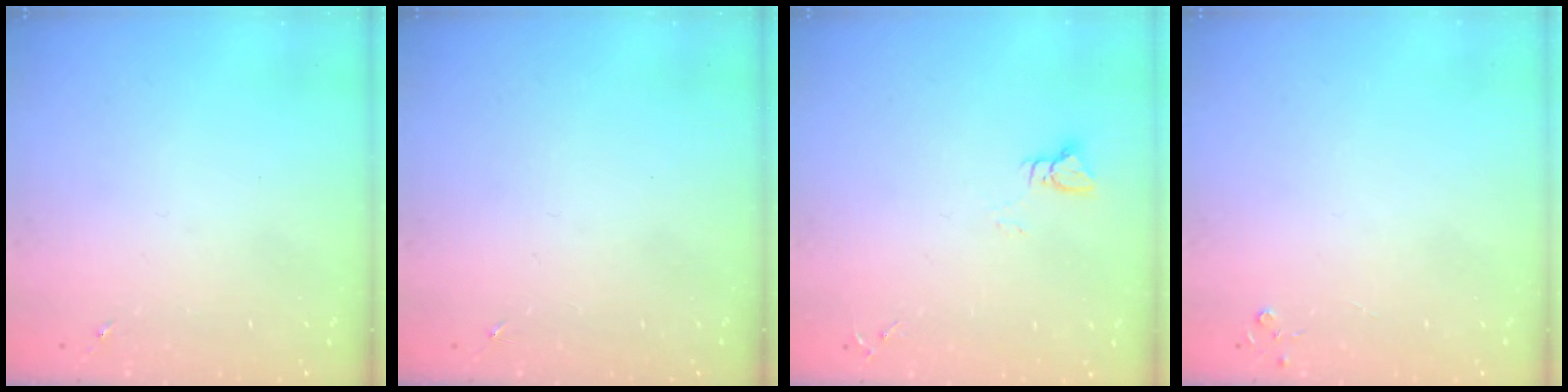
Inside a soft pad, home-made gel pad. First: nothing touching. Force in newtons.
{"total": 0.0}
{"total": 2.9, "press": 2.9, "slide": 0.3}
{"total": 2.7, "press": 2.7, "slide": 0.3}